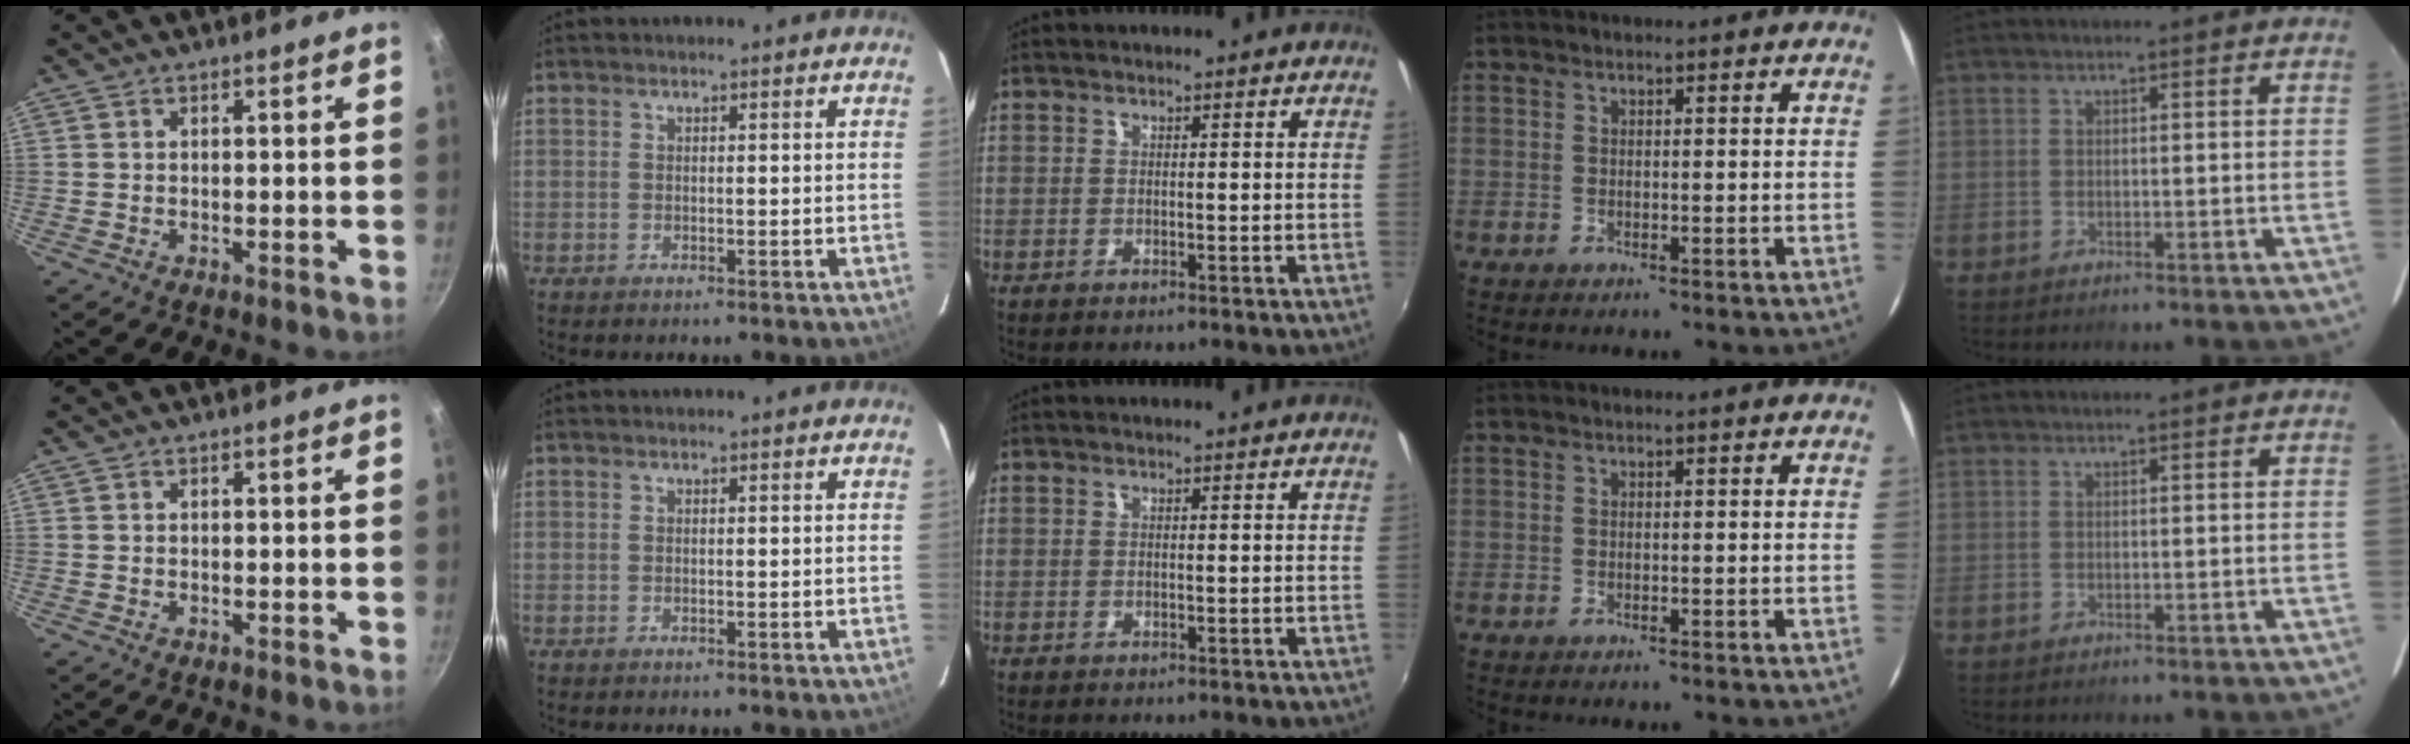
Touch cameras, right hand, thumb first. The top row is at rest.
{}